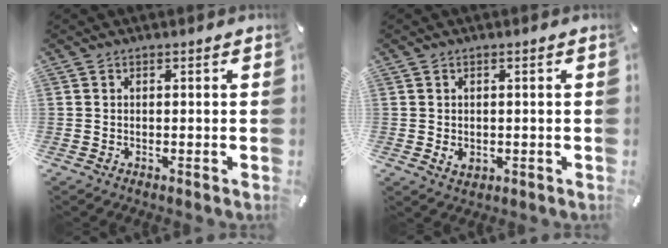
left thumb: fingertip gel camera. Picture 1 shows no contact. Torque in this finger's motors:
{"motor_torque": [0.00, 0.01, 0.02, 0.06, 0.02]}